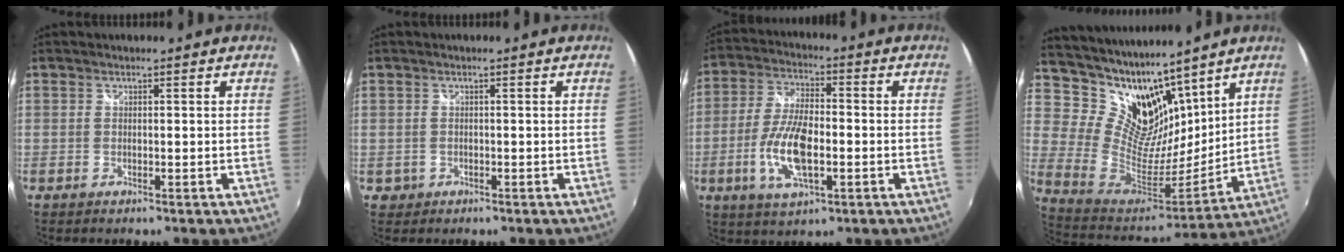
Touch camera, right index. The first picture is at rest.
{"total": 1.7, "force": [-0.3, 1.7, 0.2], "torque": [-0.006, 0.003, 0.001]}
{"total": 11.8, "force": [-3.0, 4.7, 10.4], "torque": [-0.215, -0.003, -0.058]}
{"total": 16.8, "force": [13.3, 8.4, 6.1], "torque": [-0.139, -0.015, 0.262]}